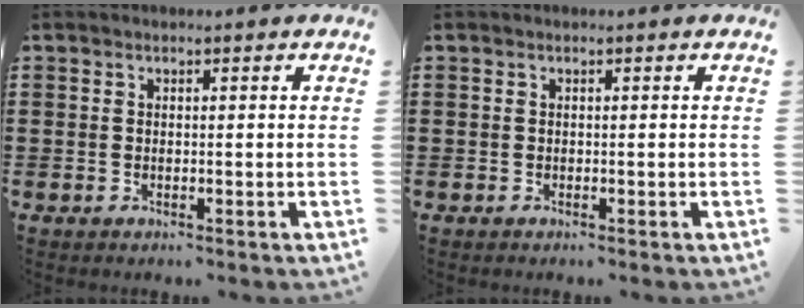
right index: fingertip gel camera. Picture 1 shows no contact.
{"total": 0.0}